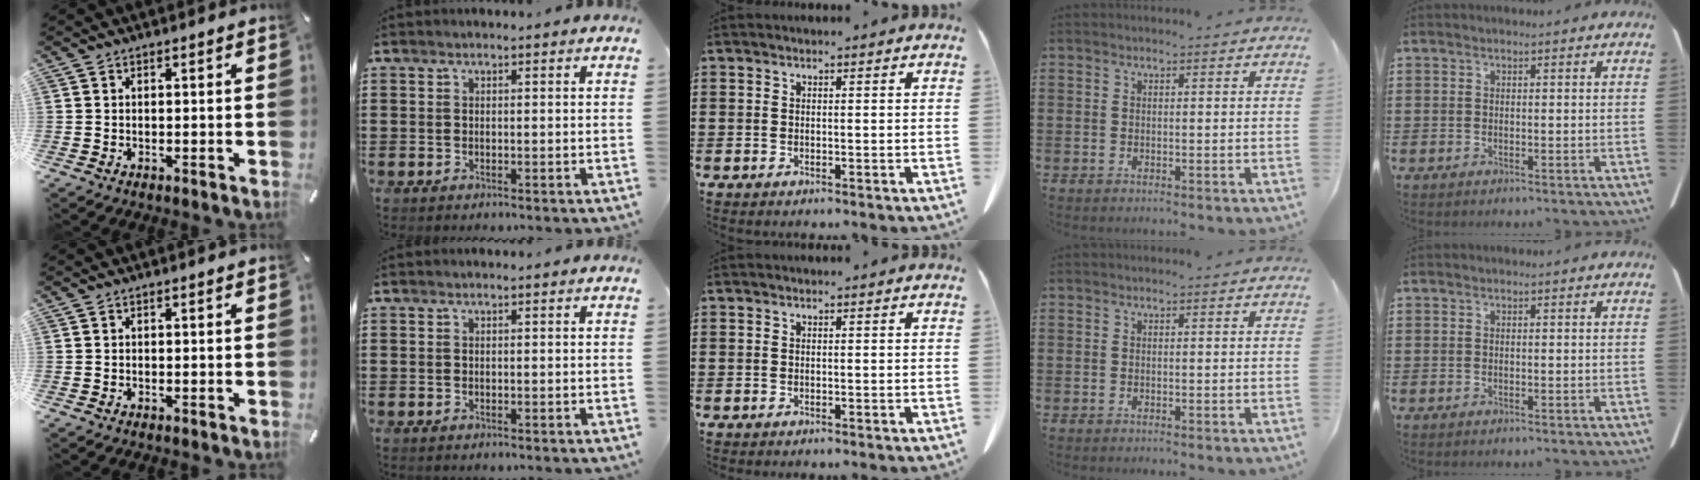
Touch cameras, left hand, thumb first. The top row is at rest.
{}